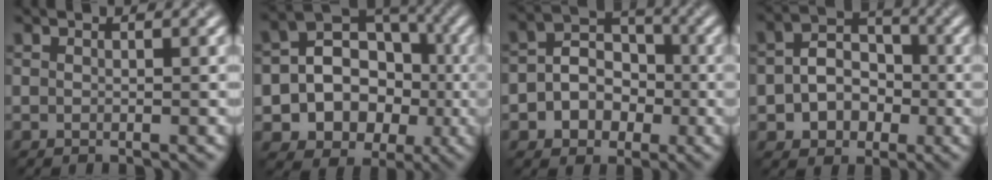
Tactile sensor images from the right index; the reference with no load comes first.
{"total": 9.8, "force": [-1.5, 8.5, 4.7], "torque": [-0.062, 0.007, -0.046]}
{"total": 4.3, "force": [-0.9, 3.7, 2.0], "torque": [-0.015, 0.014, -0.026]}
{"total": 4.1, "force": [-0.6, 3.5, 2.1], "torque": [-0.031, 0.013, -0.015]}